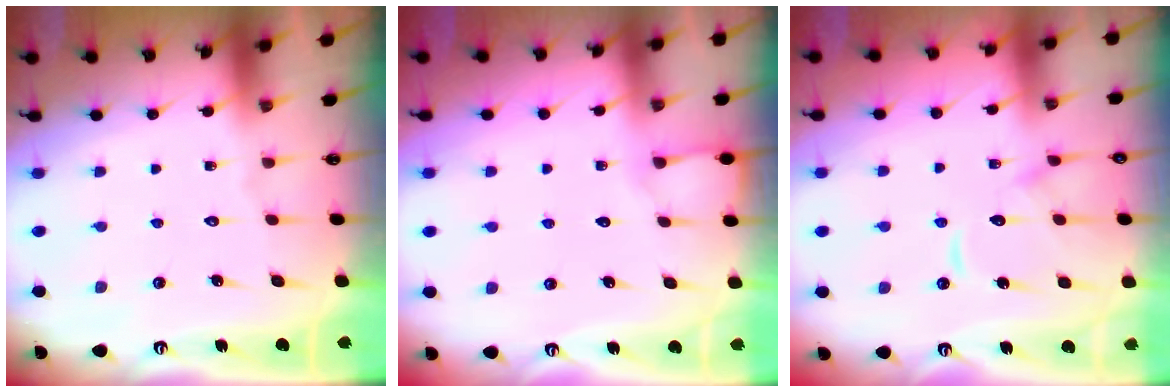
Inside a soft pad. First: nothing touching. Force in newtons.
{"total": 3.1, "press": 3.1, "slide": 0.5}
{"total": 10.7, "press": 10.7, "slide": 1.1}